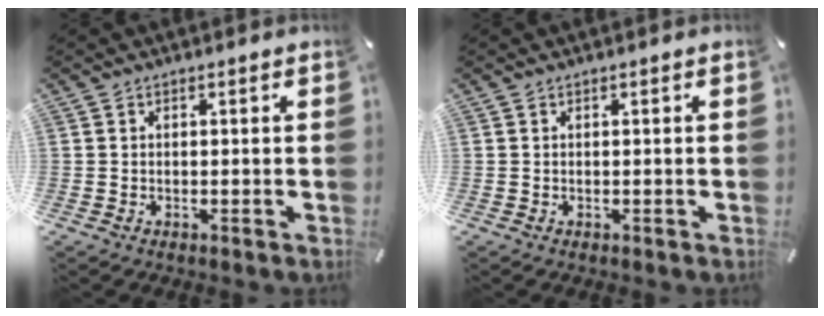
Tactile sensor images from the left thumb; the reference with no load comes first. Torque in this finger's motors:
{"motor_torque": [-0.03, -0.02, 0.00, 0.01, 0.00]}